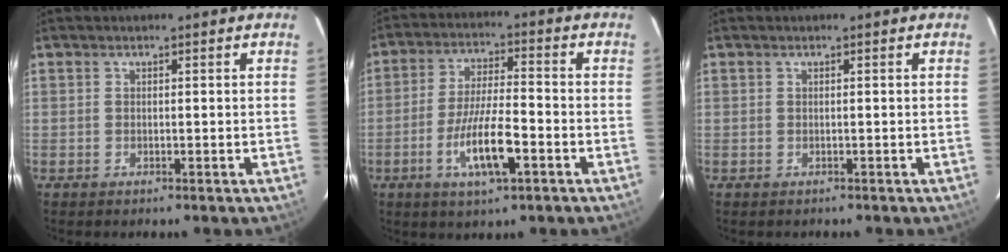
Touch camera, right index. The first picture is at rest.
{"total": 10.5, "force": [-4.6, 2.2, 9.1], "torque": [-0.183, -0.008, -0.079]}
{"total": 0.0}